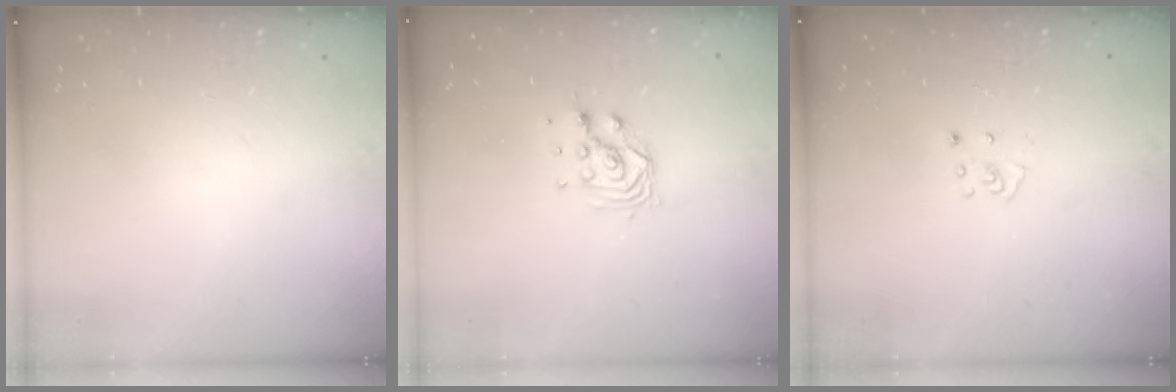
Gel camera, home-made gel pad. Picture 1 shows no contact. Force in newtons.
{"total": 6.1, "press": 6.1, "slide": 0.9}
{"total": 3.5, "press": 3.5, "slide": 0.3}